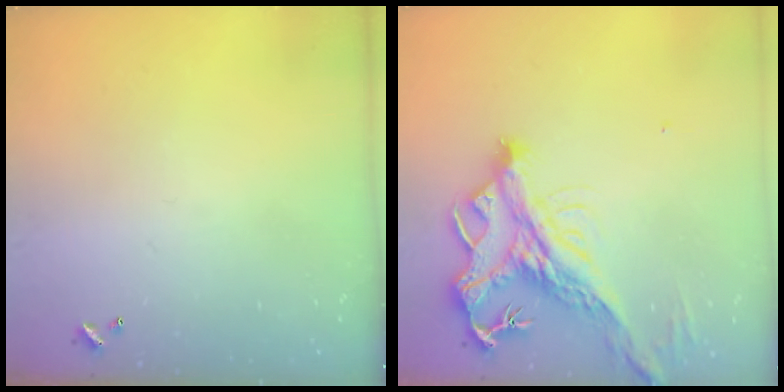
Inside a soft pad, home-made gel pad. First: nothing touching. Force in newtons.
{"total": 6.6, "press": 6.3, "slide": 1.9}